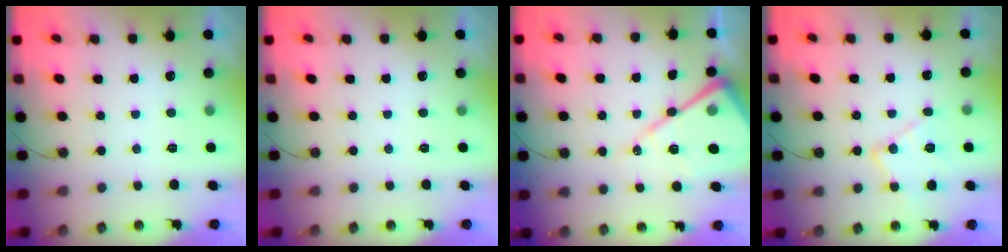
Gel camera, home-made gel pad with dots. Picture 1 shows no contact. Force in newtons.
{"total": 0.0}
{"total": 17.1, "press": 17.1, "slide": 1.7}
{"total": 12.6, "press": 12.6, "slide": 0.7}